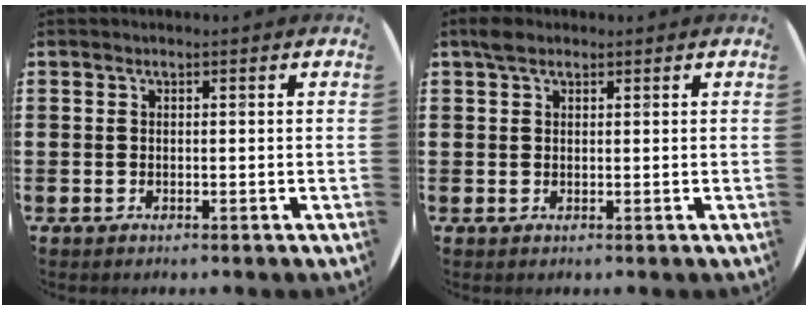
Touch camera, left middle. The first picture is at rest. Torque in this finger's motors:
{"motor_torque": [0.65, -0.44, -0.06, -0.02]}